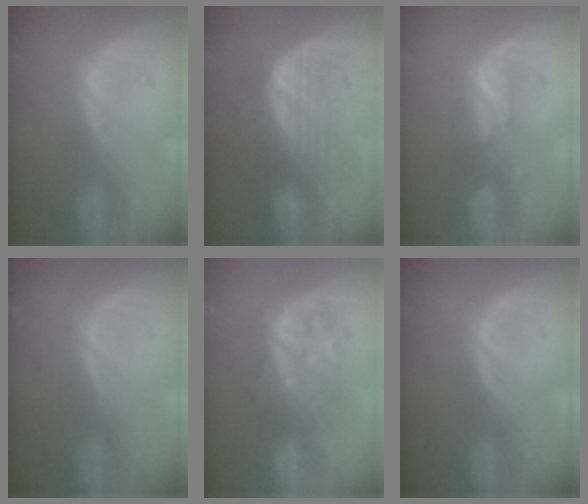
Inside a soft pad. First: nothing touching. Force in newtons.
{"total": 7.7, "press": 6.9, "slide": 3.5}
{"total": 3.4, "press": 3.3, "slide": 0.7}
{"total": 0.0}
{"total": 7.9, "press": 7.8, "slide": 1.6}
{"total": 0.0}